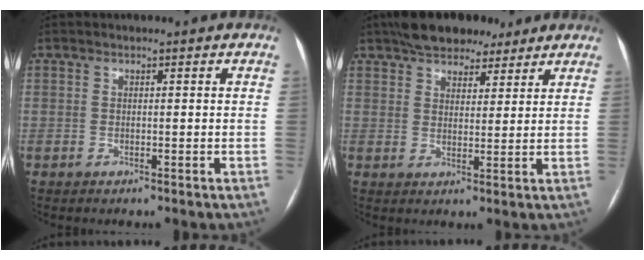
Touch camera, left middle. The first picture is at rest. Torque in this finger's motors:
{"motor_torque": [0.35, -0.34, 0.02, 0.03]}